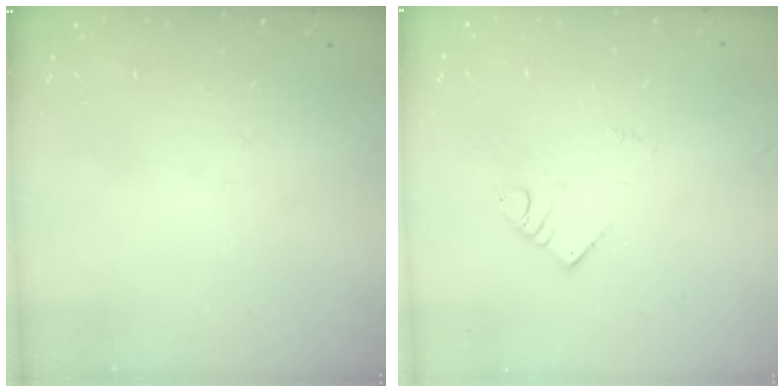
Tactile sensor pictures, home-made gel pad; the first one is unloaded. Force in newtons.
{"total": 2.6, "press": 2.6, "slide": 0.1}